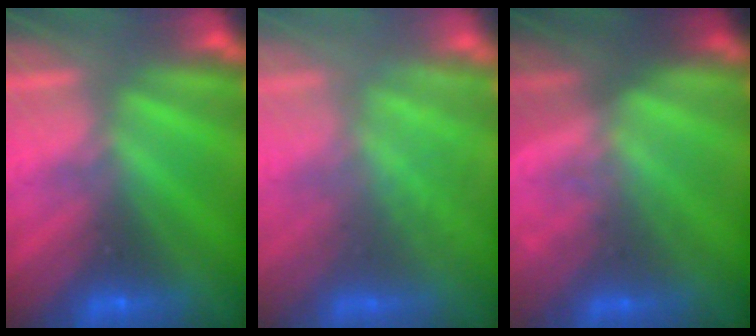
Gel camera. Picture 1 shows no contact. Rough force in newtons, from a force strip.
{"total": 2.8}
{"total": 1.4}